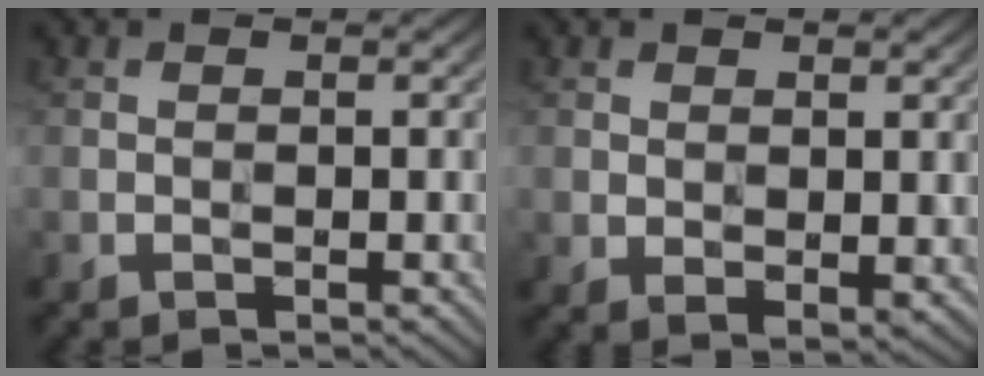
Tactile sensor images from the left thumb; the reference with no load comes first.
{"total": 2.5, "force": [0.9, 1.4, 2.0], "torque": [-0.035, -0.010, 0.021]}